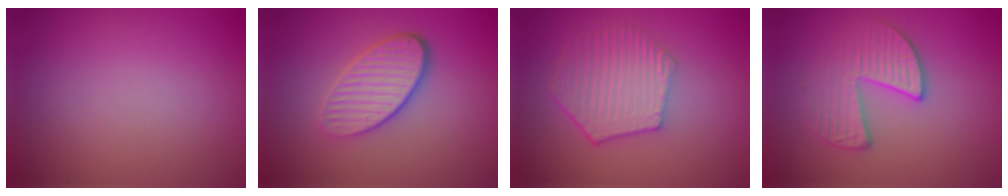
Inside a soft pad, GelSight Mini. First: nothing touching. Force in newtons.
{"total": 4.5, "press": 3.6, "slide": 2.8}
{"total": 5.7, "press": 4.2, "slide": 3.8}
{"total": 3.5, "press": 3.1, "slide": 1.8}